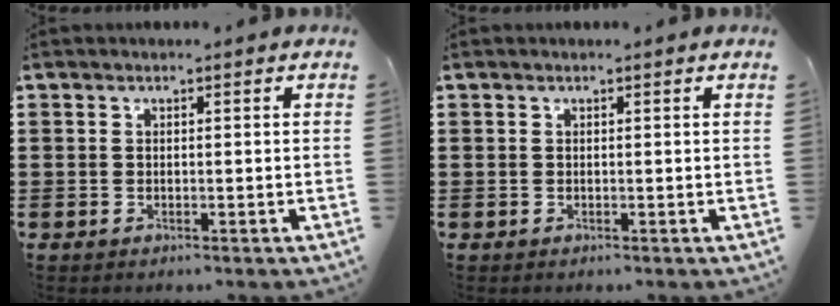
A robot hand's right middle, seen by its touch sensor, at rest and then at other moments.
{"total": 0.0}